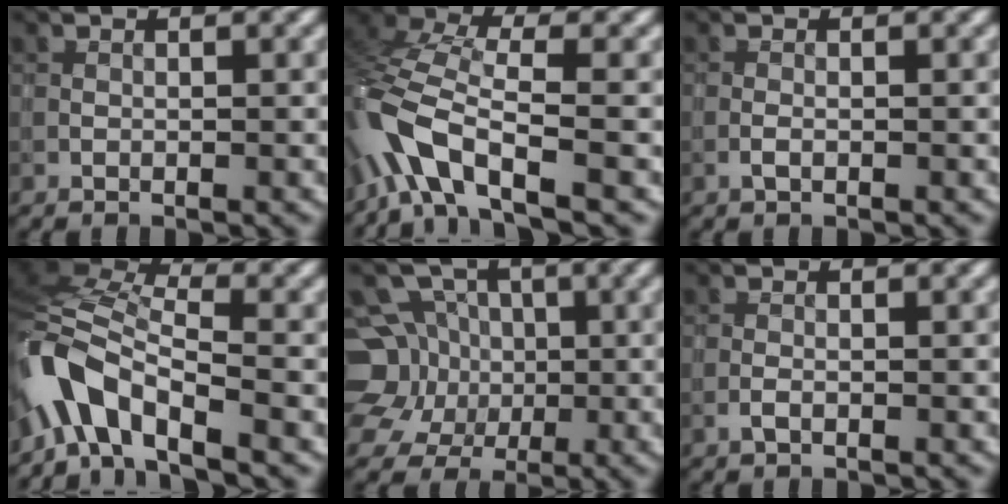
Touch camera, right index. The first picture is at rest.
{"total": 7.9, "force": [-3.9, 3.3, 5.9], "torque": [-0.132, 0.007, -0.092]}
{"total": 0.7, "force": [-0.3, 0.2, 0.6], "torque": [-0.013, 0.001, -0.006]}
{"total": 8.8, "force": [-5.1, 3.4, 6.3], "torque": [-0.122, 0.006, -0.114]}
{"total": 10.4, "force": [-0.3, 9.5, 4.2], "torque": [-0.097, 0.025, -0.049]}
{"total": 0.7, "force": [-0.4, 0.3, 0.6], "torque": [-0.013, 0.002, -0.009]}